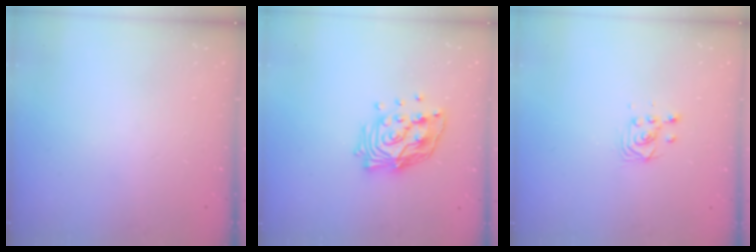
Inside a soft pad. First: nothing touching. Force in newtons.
{"total": 14.9, "press": 14.8, "slide": 1.1}
{"total": 3.2, "press": 3.2, "slide": 0.6}